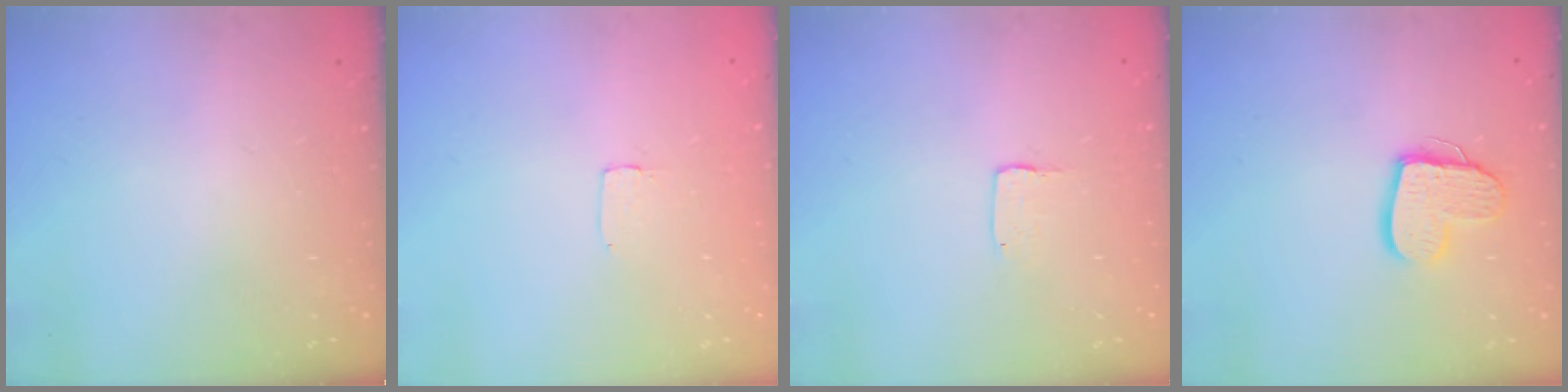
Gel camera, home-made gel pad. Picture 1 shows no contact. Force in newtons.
{"total": 1.7, "press": 1.7, "slide": 0.1}
{"total": 1.3, "press": 1.2, "slide": 0.1}
{"total": 11.8, "press": 11.7, "slide": 1.2}